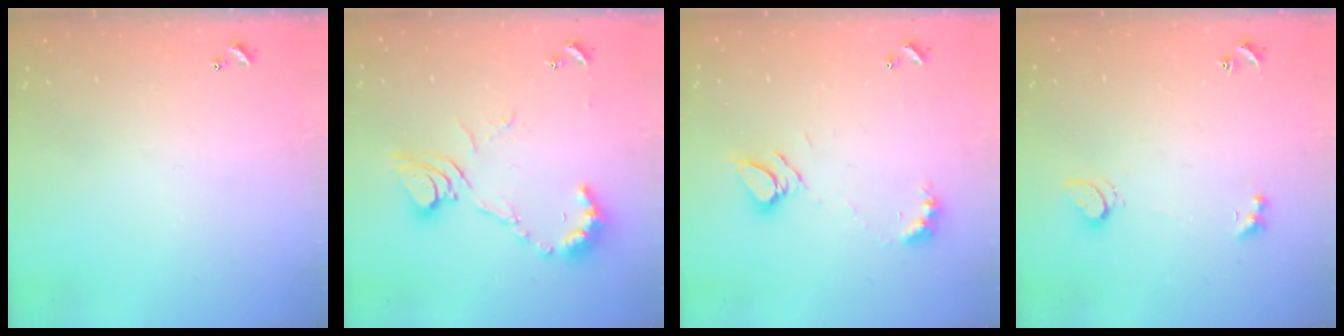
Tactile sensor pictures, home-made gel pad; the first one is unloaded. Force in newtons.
{"total": 10.4, "press": 10.3, "slide": 0.9}
{"total": 7.0, "press": 7.0, "slide": 0.8}
{"total": 4.0, "press": 3.9, "slide": 0.8}